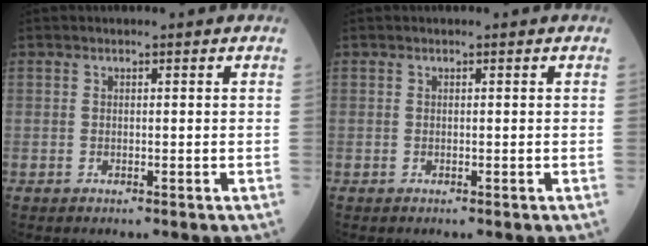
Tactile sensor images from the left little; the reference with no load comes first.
{"total": 0.0}